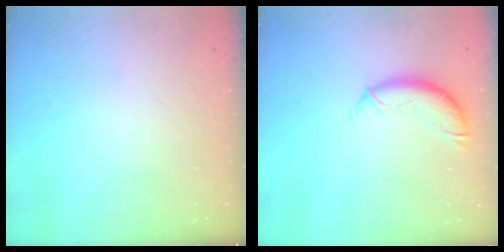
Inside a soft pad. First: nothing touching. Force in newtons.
{"total": 10.3, "press": 10.3, "slide": 0.8}